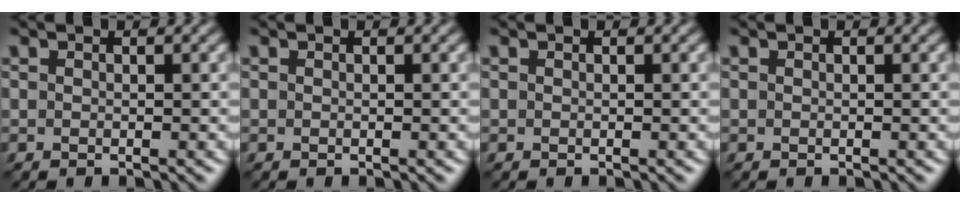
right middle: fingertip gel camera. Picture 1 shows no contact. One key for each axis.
{"total": 0.0}
{"total": 0.0}
{"total": 0.0}